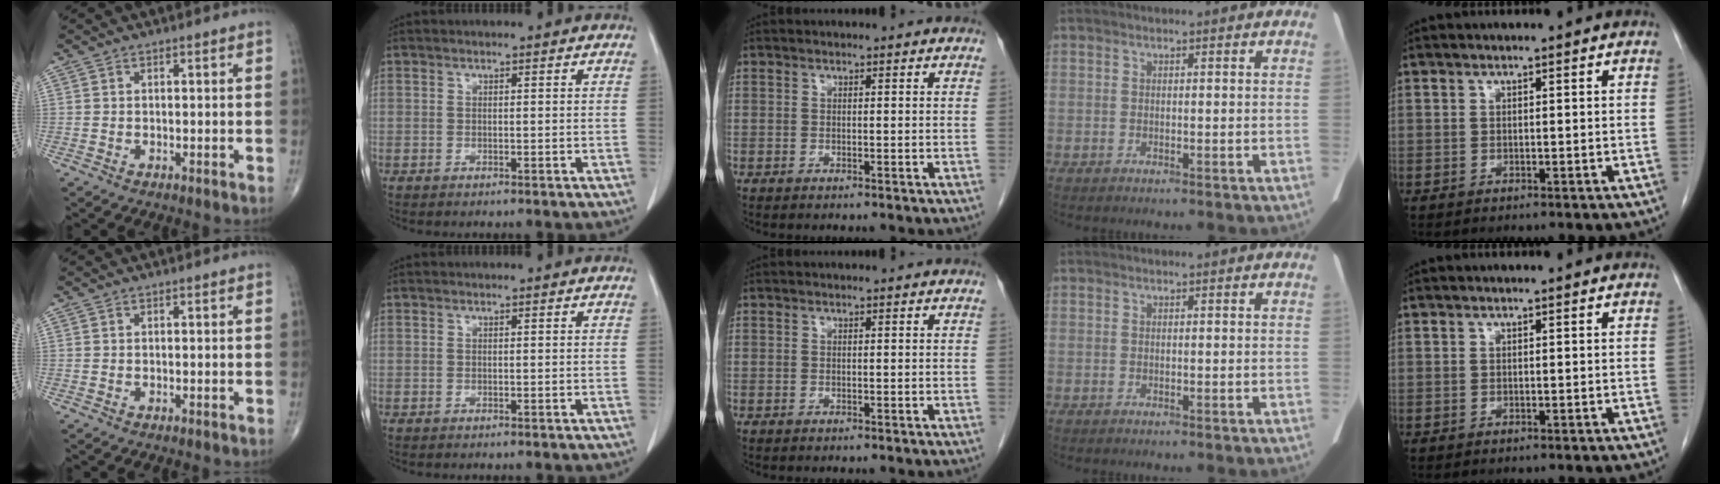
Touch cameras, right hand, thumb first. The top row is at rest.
{}